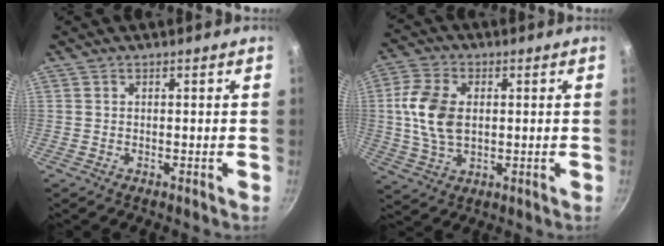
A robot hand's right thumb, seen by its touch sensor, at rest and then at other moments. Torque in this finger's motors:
{"motor_torque": [1.30, 1.06, 0.99, -0.76, 0.05]}